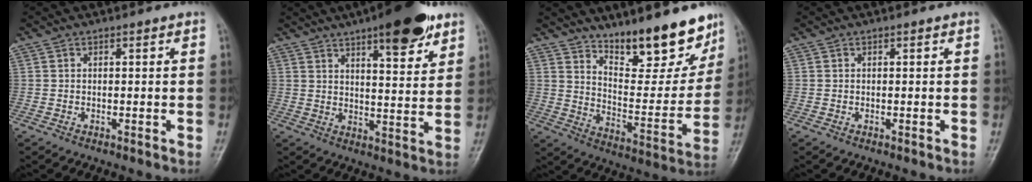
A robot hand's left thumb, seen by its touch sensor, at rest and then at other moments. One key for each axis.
{"total": 13.7, "fx": 8.6, "fy": 4.1, "fz": 9.8, "tx": -0.110, "ty": -0.042, "tz": 0.122}
{"total": 17.3, "fx": 13.1, "fy": 5.7, "fz": 9.8, "tx": -0.092, "ty": -0.095, "tz": 0.208}
{"total": 0.0}